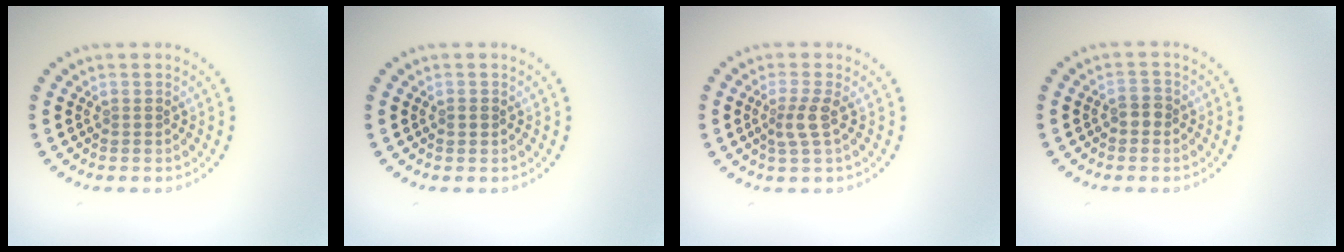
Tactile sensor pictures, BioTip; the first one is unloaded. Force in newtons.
{"total": 0.9, "press": 0.9, "slide": 0.3}
{"total": 2.1, "press": 1.6, "slide": 1.3}
{"total": 1.3, "press": 1.2, "slide": 0.5}